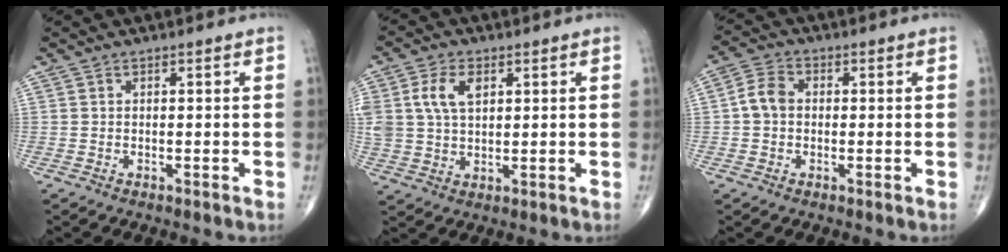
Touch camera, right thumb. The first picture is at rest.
{"total": 8.3, "force": [2.6, 5.2, 5.9], "torque": [-0.117, 0.001, 0.052]}
{"total": 4.8, "force": [-0.1, 3.8, 3.0], "torque": [-0.054, 0.016, -0.009]}